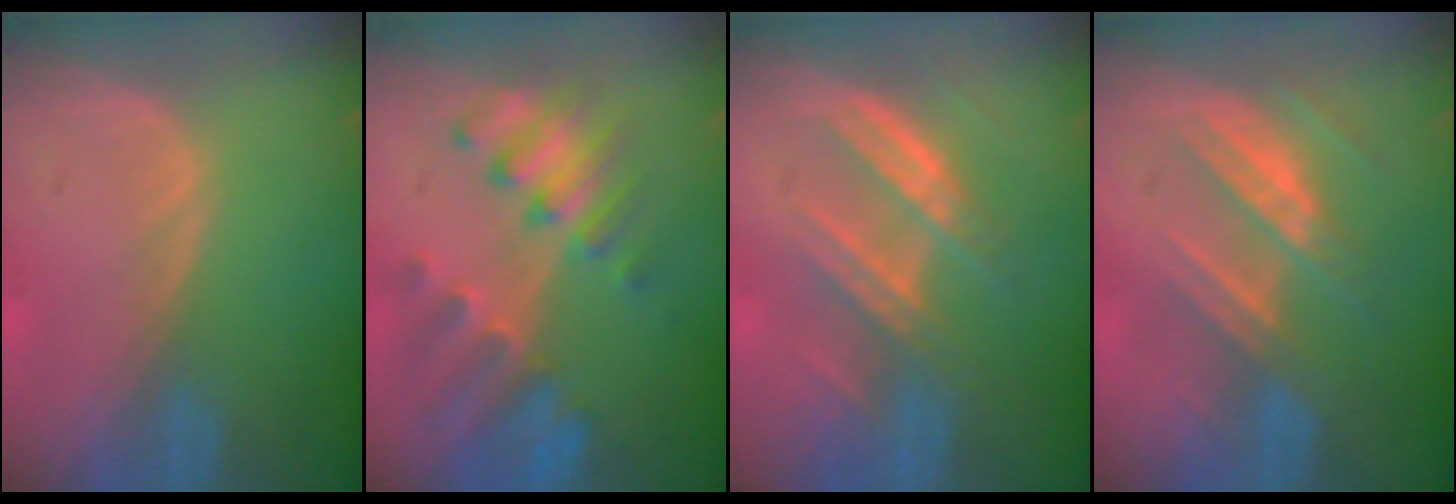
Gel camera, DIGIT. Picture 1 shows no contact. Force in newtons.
{"total": 8.4, "press": 8.2, "slide": 2.1}
{"total": 6.8, "press": 6.8, "slide": 0.9}
{"total": 7.3, "press": 6.8, "slide": 2.7}